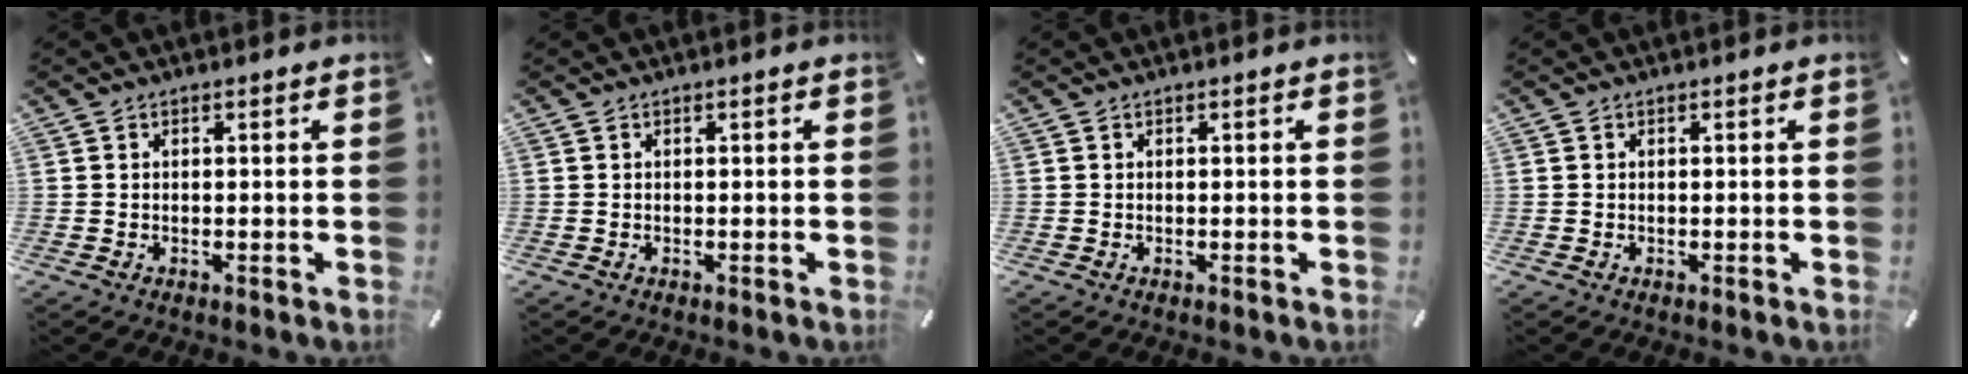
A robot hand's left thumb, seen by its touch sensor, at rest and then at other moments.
{"total": 0.0}
{"total": 0.0}
{"total": 0.0}